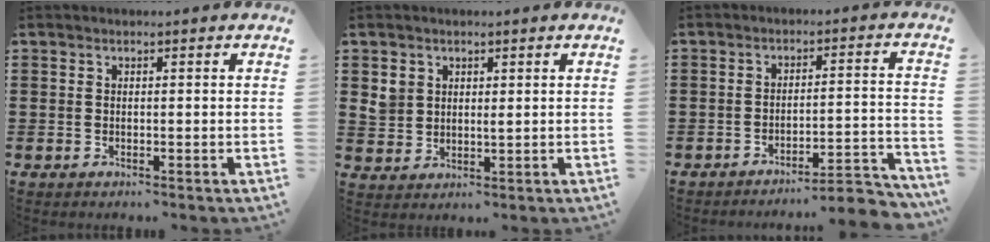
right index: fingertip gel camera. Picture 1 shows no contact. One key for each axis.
{"total": 2.7, "fx": 1.3, "fy": 2.2, "fz": 0.7, "tx": -0.024, "ty": 0.010, "tz": 0.023}
{"total": 4.8, "fx": -4.4, "fy": 0.0, "fz": 1.9, "tx": -0.033, "ty": -0.013, "tz": -0.089}